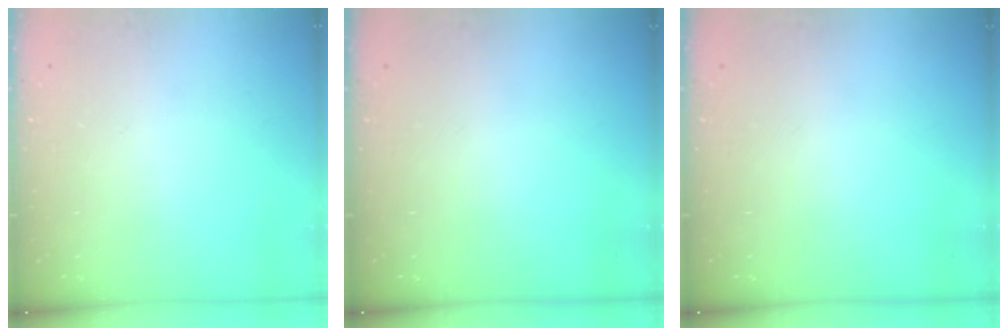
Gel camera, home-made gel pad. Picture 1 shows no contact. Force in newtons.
{"total": 0.0}
{"total": 0.0}